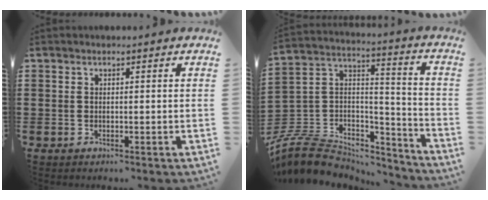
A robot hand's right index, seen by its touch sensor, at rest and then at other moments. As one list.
[{"total": 8.4, "force": [-6.6, 4.5, 2.5], "torque": [-0.076, -0.001, -0.131]}]